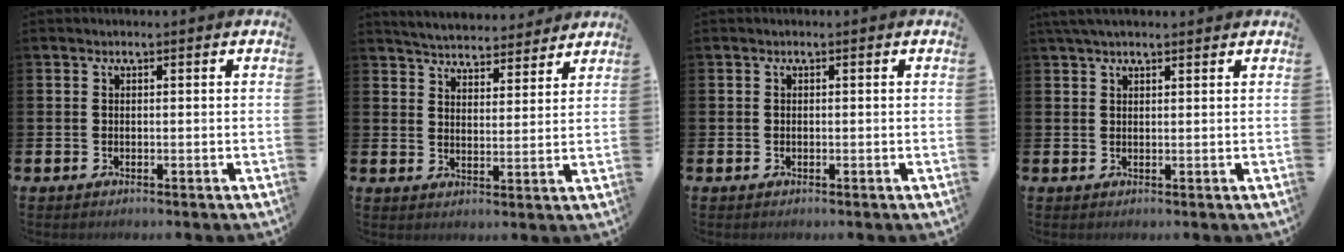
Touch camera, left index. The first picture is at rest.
{"total": 5.1, "force": [5.0, 0.9, 0.1], "torque": [-0.017, -0.036, 0.087]}
{"total": 0.0}
{"total": 2.4, "force": [2.0, 0.6, 1.2], "torque": [-0.026, 0.002, 0.036]}